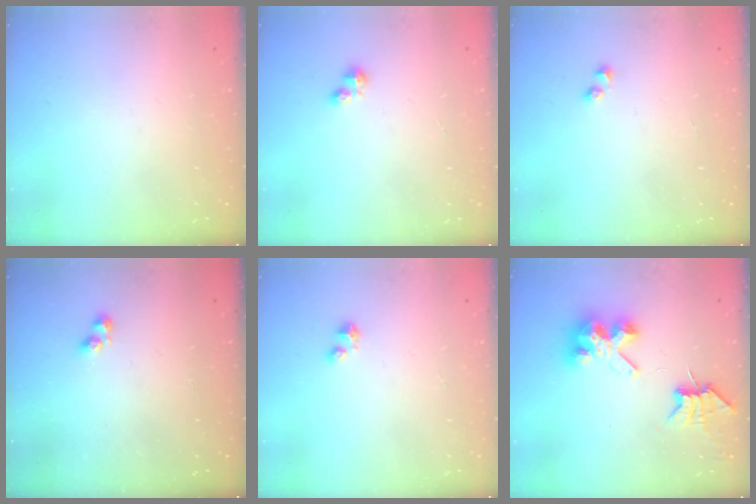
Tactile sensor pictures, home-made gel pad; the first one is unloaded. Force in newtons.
{"total": 1.9, "press": 1.9, "slide": 0.2}
{"total": 1.9, "press": 1.8, "slide": 0.7}
{"total": 1.4, "press": 1.2, "slide": 0.7}
{"total": 2.4, "press": 2.4, "slide": 0.1}
{"total": 6.7, "press": 6.7, "slide": 0.6}